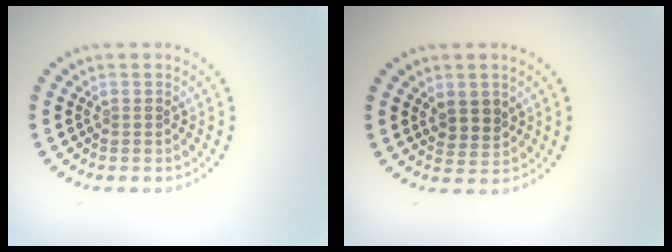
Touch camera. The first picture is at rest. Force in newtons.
{"total": 2.2, "press": 2.1, "slide": 0.9}